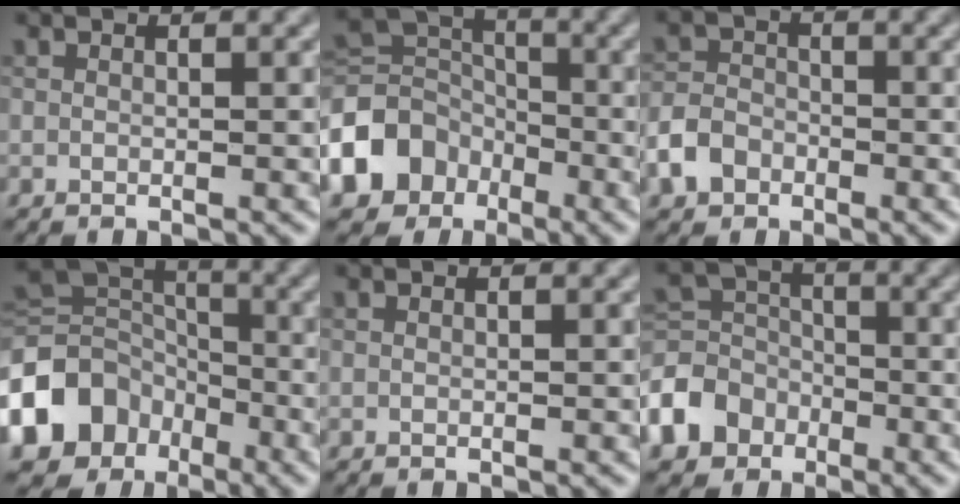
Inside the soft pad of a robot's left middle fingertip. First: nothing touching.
{"total": 8.2, "force": [-4.2, 6.2, 3.5], "torque": [-0.076, -0.004, -0.098]}
{"total": 3.5, "force": [-1.9, 2.6, 1.3], "torque": [-0.027, -0.001, -0.042]}
{"total": 10.5, "force": [-5.2, 8.1, 4.3], "torque": [-0.104, 0.002, -0.110]}
{"total": 0.0}
{"total": 6.7, "force": [-3.6, 5.2, 2.3], "torque": [-0.043, 0.001, -0.086]}